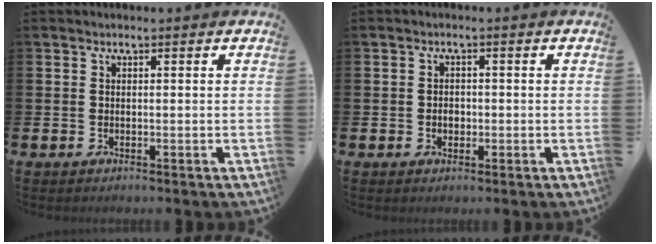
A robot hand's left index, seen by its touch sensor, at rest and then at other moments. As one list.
[{"total": 1.6, "force": [-0.3, 1.3, 1.0], "torque": [-0.009, 0.003, -0.010]}]